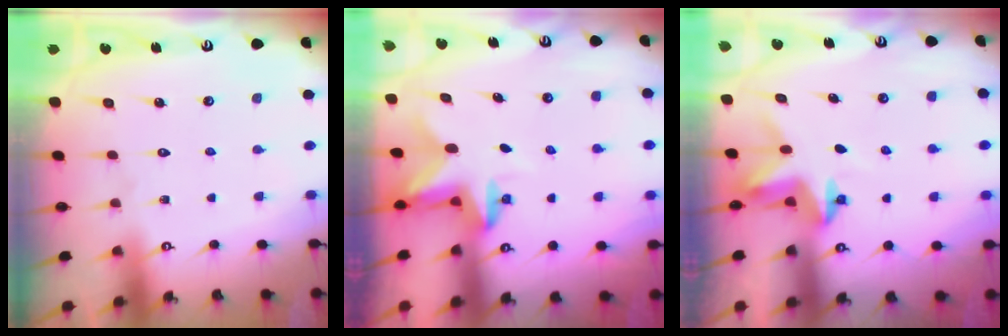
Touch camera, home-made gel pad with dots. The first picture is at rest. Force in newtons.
{"total": 2.8, "press": 2.8, "slide": 0.6}
{"total": 3.4, "press": 3.4, "slide": 0.2}